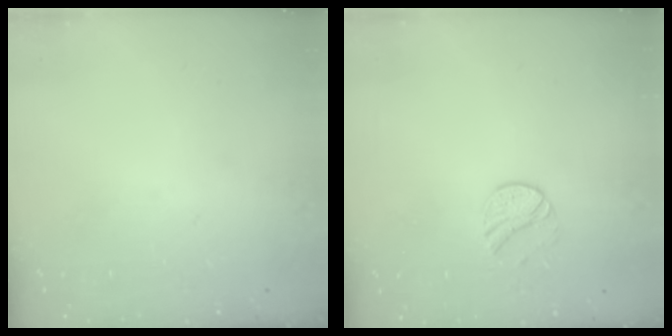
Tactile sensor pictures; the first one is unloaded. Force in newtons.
{"total": 8.1, "press": 8.1, "slide": 0.6}